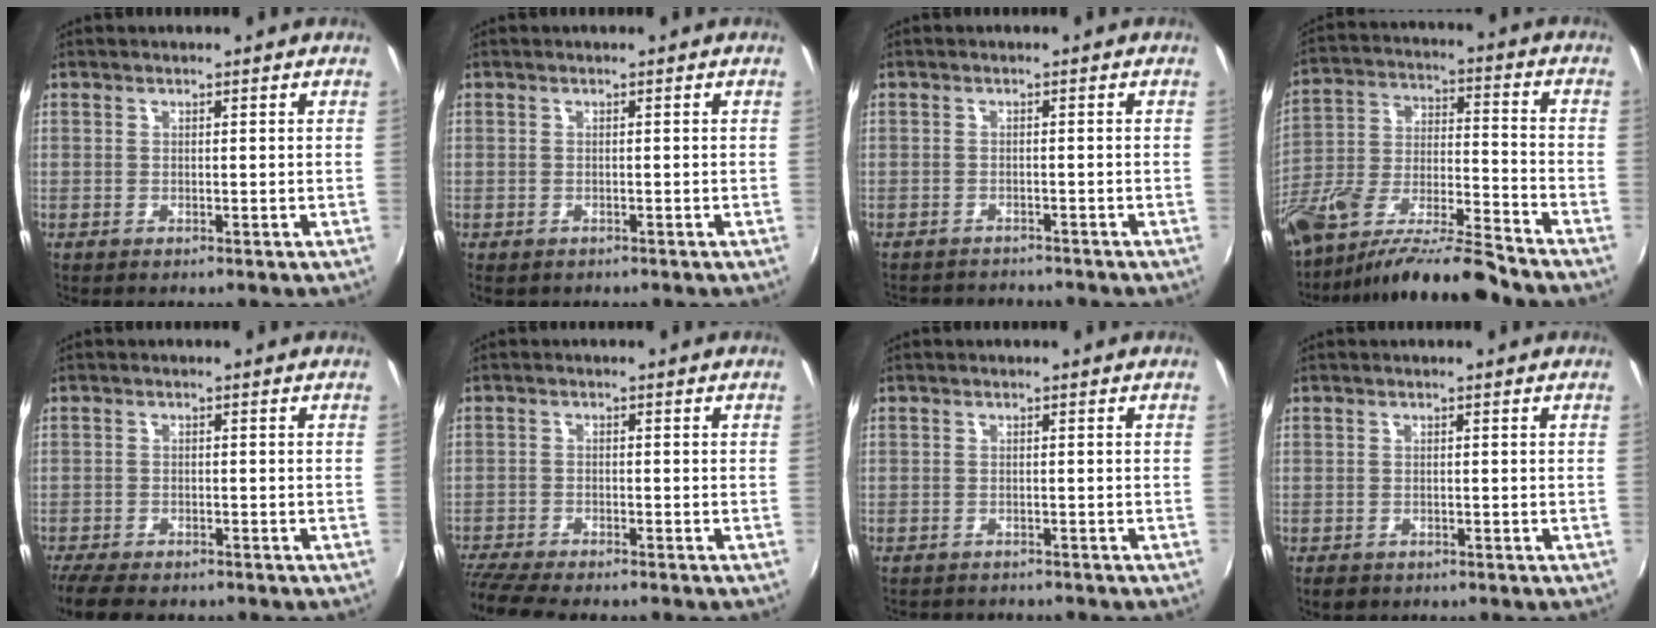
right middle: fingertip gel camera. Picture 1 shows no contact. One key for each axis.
{"total": 1.6, "fx": -1.1, "fy": 0.9, "fz": 0.7, "tx": -0.015, "ty": -0.007, "tz": -0.014}
{"total": 6.1, "fx": -5.8, "fy": 1.3, "fz": 1.4, "tx": -0.040, "ty": -0.008, "tz": -0.086}
{"total": 16.5, "fx": -13.4, "fy": 2.2, "fz": 9.4, "tx": -0.190, "ty": -0.023, "tz": -0.244}
{"total": 8.3, "fx": -7.0, "fy": 2.3, "fz": 3.9, "tx": -0.097, "ty": -0.031, "tz": -0.122}
{"total": 9.1, "fx": -8.1, "fy": 1.2, "fz": 3.9, "tx": -0.107, "ty": -0.035, "tz": -0.140}
{"total": 3.5, "fx": -3.3, "fy": 0.9, "fz": 0.8, "tx": -0.023, "ty": -0.012, "tz": -0.048}
{"total": 2.2, "fx": -1.4, "fy": 1.4, "fz": 0.8, "tx": -0.019, "ty": -0.006, "tz": -0.021}